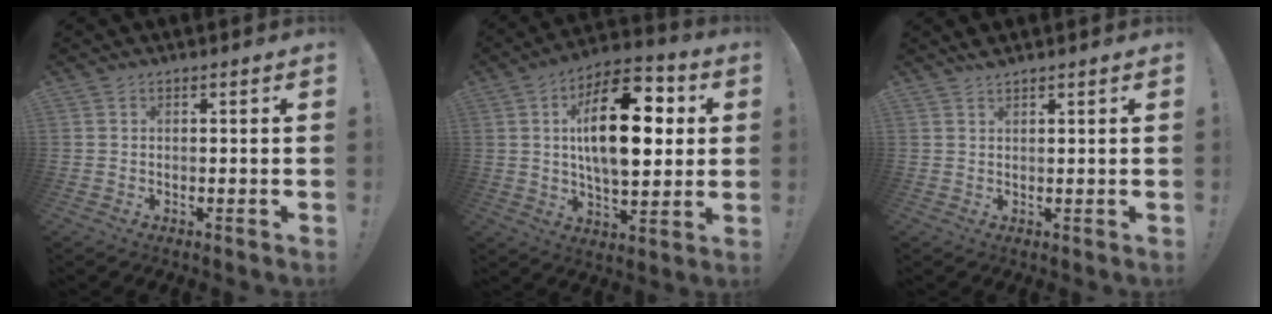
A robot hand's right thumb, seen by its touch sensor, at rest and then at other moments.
{"total": 22.7, "force": [4.4, 10.9, 19.5], "torque": [-0.306, -0.001, 0.064]}
{"total": 1.6, "force": [1.5, 0.0, 0.6], "torque": [-0.006, -0.009, 0.025]}